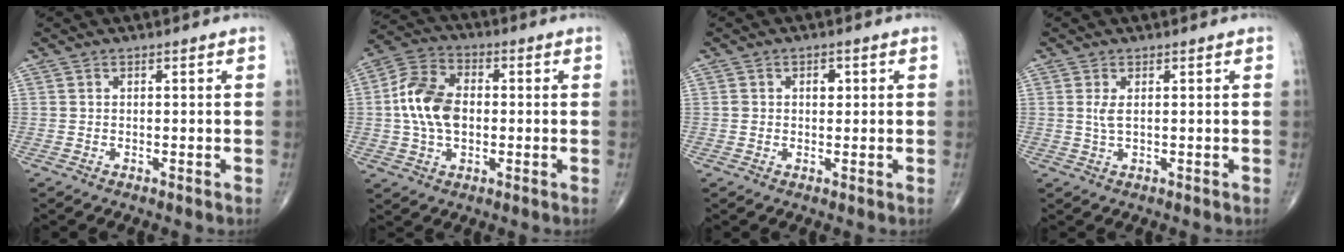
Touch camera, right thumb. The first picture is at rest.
{"total": 11.7, "force": [0.0, 7.6, 8.9], "torque": [-0.165, 0.020, -0.007]}
{"total": 2.2, "force": [0.5, 1.6, 1.5], "torque": [-0.010, 0.001, 0.007]}
{"total": 2.0, "force": [0.4, 0.6, 1.8], "torque": [-0.047, -0.001, 0.014]}